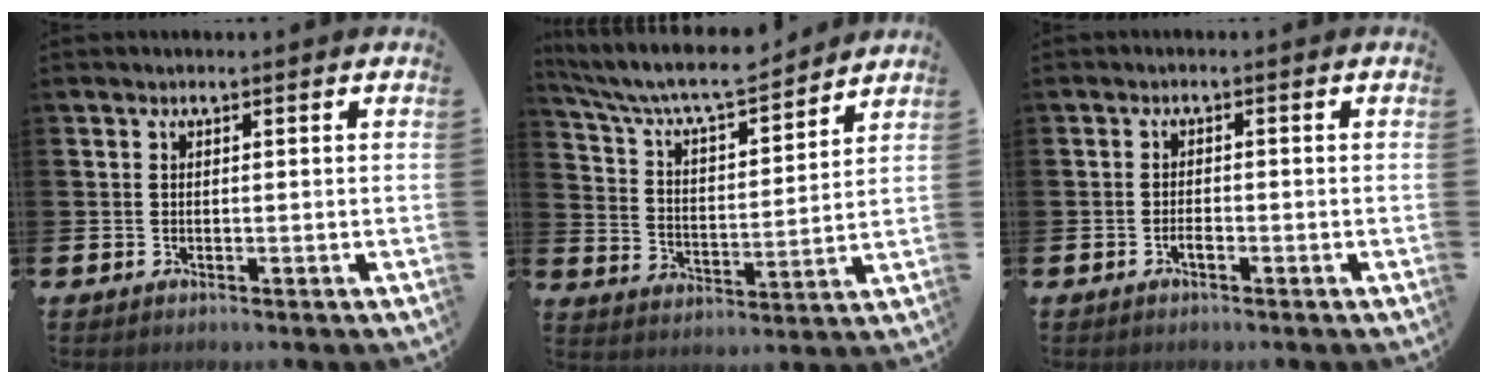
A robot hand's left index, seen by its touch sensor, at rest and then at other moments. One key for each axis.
{"total": 7.9, "fx": 7.4, "fy": 1.3, "fz": 2.6, "tx": -0.087, "ty": -0.050, "tz": 0.126}
{"total": 1.3, "fx": -0.7, "fy": 0.5, "fz": 1.0, "tx": -0.026, "ty": 0.002, "tz": -0.012}